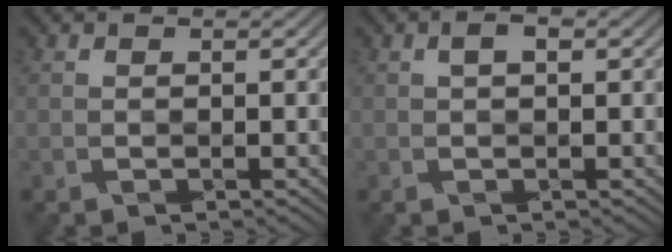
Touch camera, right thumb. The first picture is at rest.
{"total": 1.6, "force": [0.6, 0.6, 1.4], "torque": [-0.020, 0.005, 0.011]}